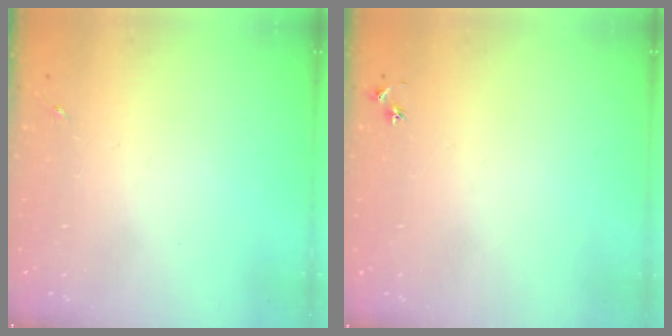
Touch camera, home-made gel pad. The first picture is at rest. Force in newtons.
{"total": 2.9, "press": 2.8, "slide": 0.3}